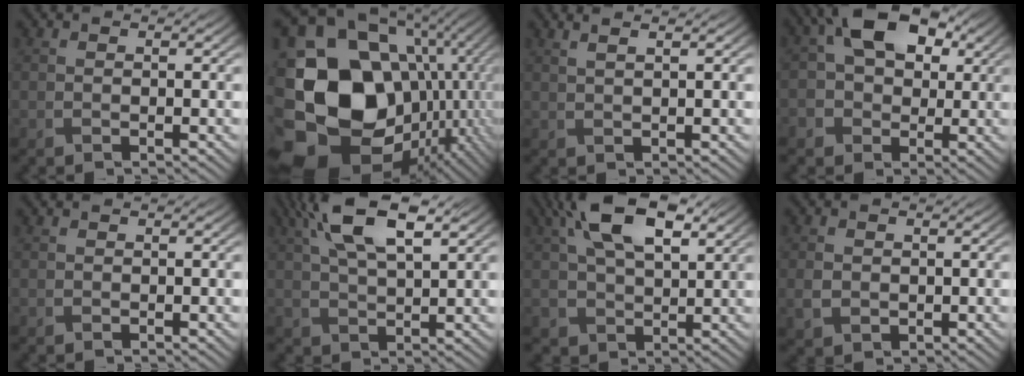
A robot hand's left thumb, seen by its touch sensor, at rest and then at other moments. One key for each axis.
{"total": 23.1, "fx": -2.3, "fy": 18.3, "fz": 13.9, "tx": -0.326, "ty": -0.055, "tz": 0.002}
{"total": 2.4, "fx": 1.5, "fy": 0.6, "fz": 1.7, "tx": -0.023, "ty": 0.009, "tz": 0.009}
{"total": 9.7, "fx": 1.8, "fy": 7.4, "fz": 5.9, "tx": -0.120, "ty": 0.015, "tz": 0.021}
{"total": 0.0}
{"total": 9.7, "fx": 4.6, "fy": 4.0, "fz": 7.5, "tx": -0.166, "ty": 0.015, "tz": 0.087}
{"total": 11.3, "fx": 4.6, "fy": 6.1, "fz": 8.3, "tx": -0.178, "ty": 0.014, "tz": 0.084}
{"total": 2.4, "fx": 0.0, "fy": 2.0, "fz": 1.4, "tx": -0.041, "ty": -0.006, "tz": 0.002}